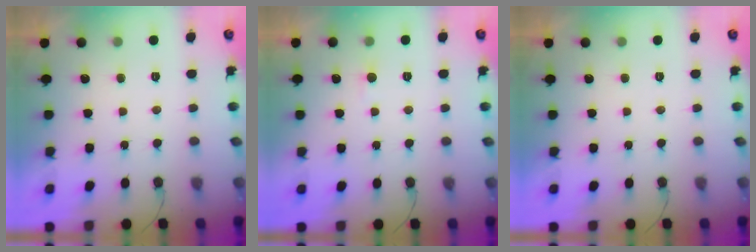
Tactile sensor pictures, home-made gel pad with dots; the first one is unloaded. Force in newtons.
{"total": 2.0, "press": 2.0, "slide": 0.2}
{"total": 0.0}